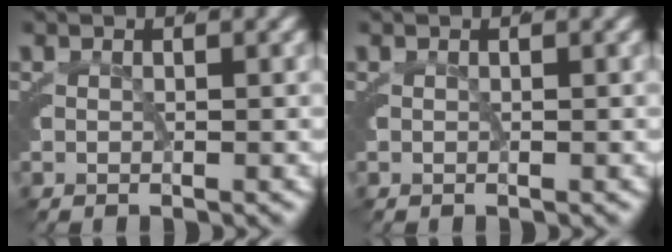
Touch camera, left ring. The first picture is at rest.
{"total": 0.0}